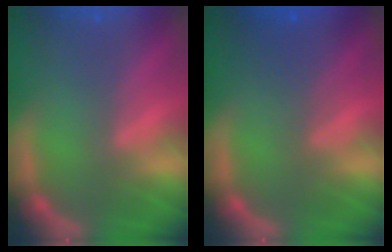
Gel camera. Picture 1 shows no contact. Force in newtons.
{"total": 2.5}